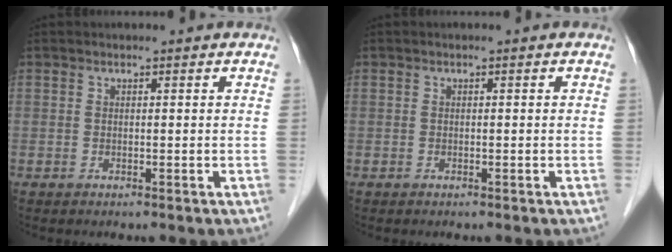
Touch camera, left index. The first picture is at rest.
{"total": 0.0}